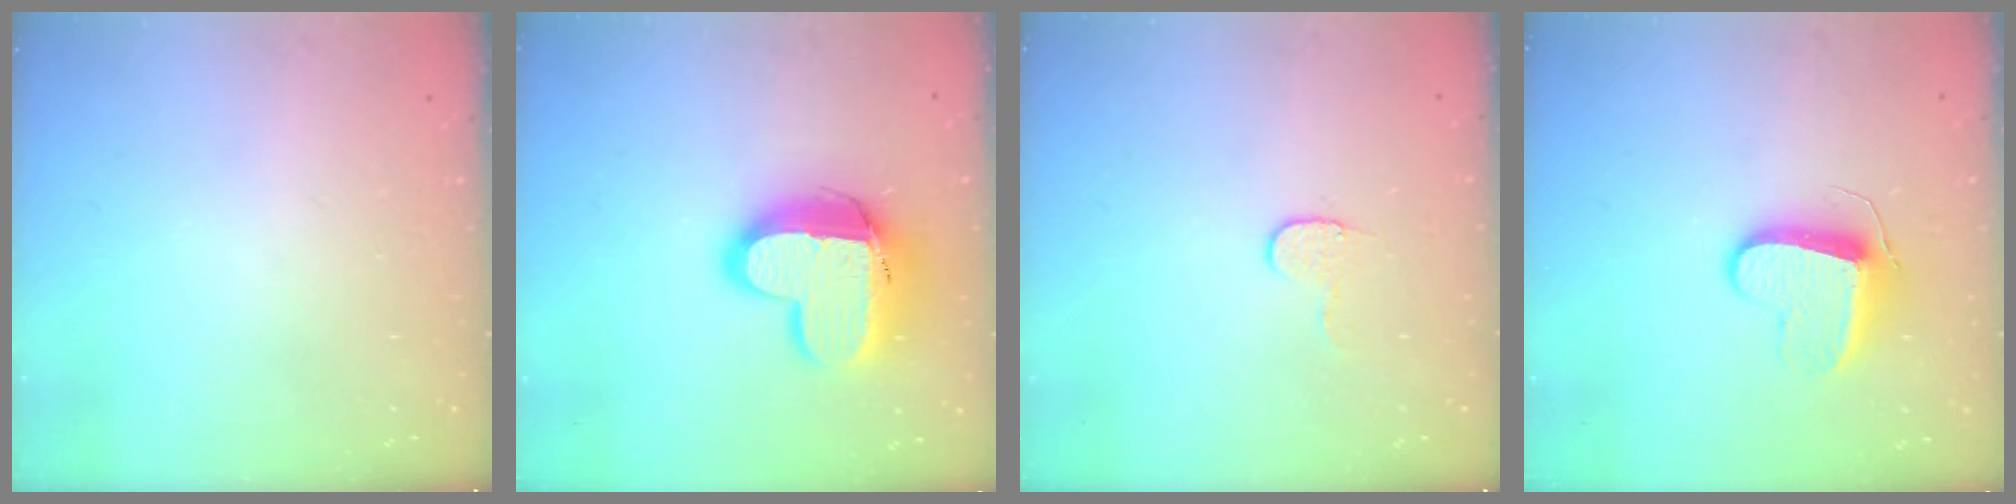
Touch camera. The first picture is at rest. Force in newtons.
{"total": 15.3, "press": 15.2, "slide": 1.2}
{"total": 5.7, "press": 5.7, "slide": 0.5}
{"total": 9.7, "press": 9.7, "slide": 0.4}